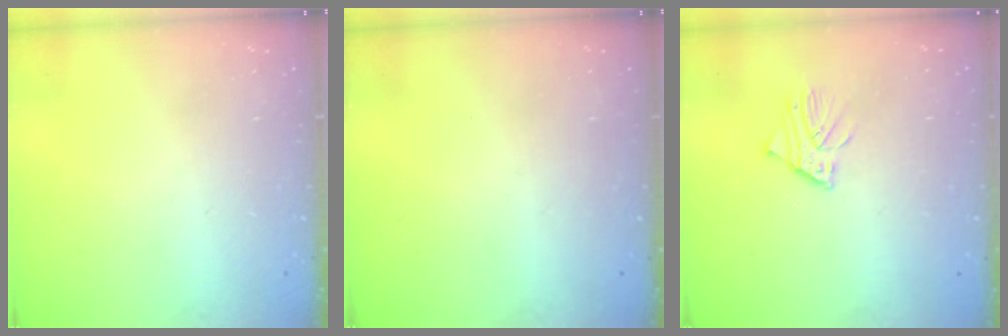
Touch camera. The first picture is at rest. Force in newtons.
{"total": 0.0}
{"total": 2.2, "press": 2.2, "slide": 0.1}